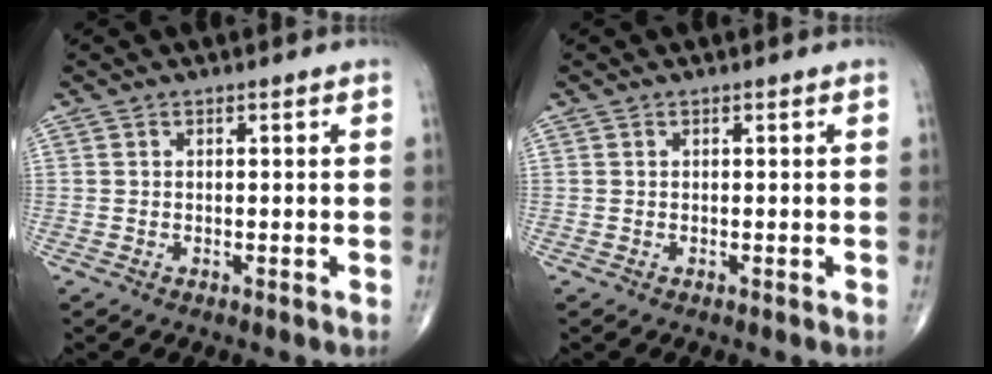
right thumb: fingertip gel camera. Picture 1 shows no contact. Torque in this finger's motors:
{"motor_torque": [0.00, 0.00, 0.01, -0.01, 0.00]}